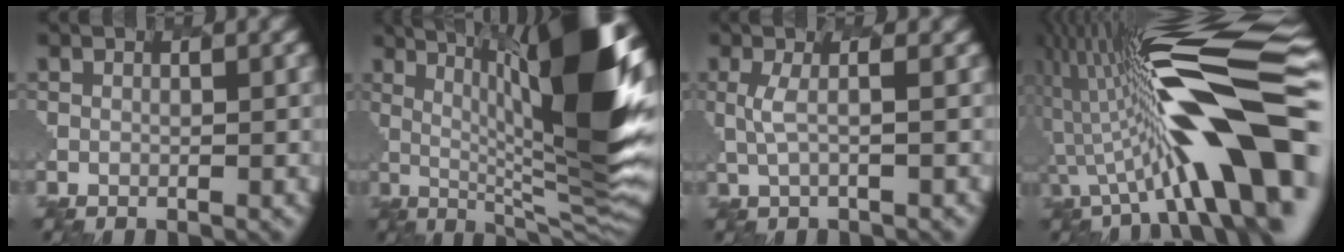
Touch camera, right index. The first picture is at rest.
{"total": 10.0, "force": [3.7, 1.0, 9.2], "torque": [-0.165, 0.011, 0.041]}
{"total": 1.0, "force": [0.7, -0.3, 0.6], "torque": [-0.047, 0.007, -0.011]}
{"total": 11.0, "force": [-2.3, 1.6, 10.6], "torque": [-0.204, 0.037, -0.063]}